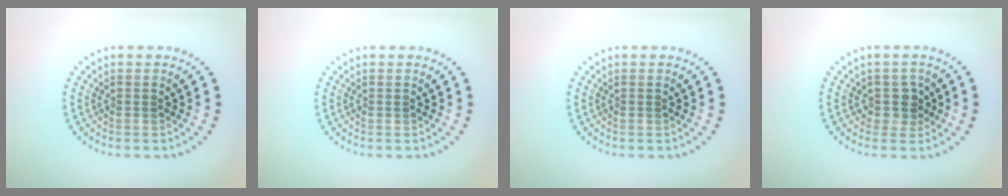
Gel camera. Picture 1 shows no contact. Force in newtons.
{"total": 0.0}
{"total": 0.0}
{"total": 2.0, "press": 1.7, "slide": 1.1}